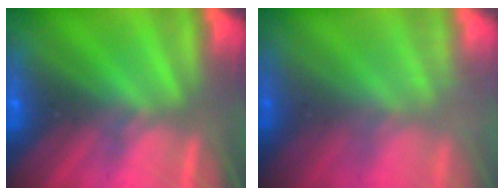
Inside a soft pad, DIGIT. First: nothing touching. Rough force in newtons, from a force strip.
{"total": 2.4}